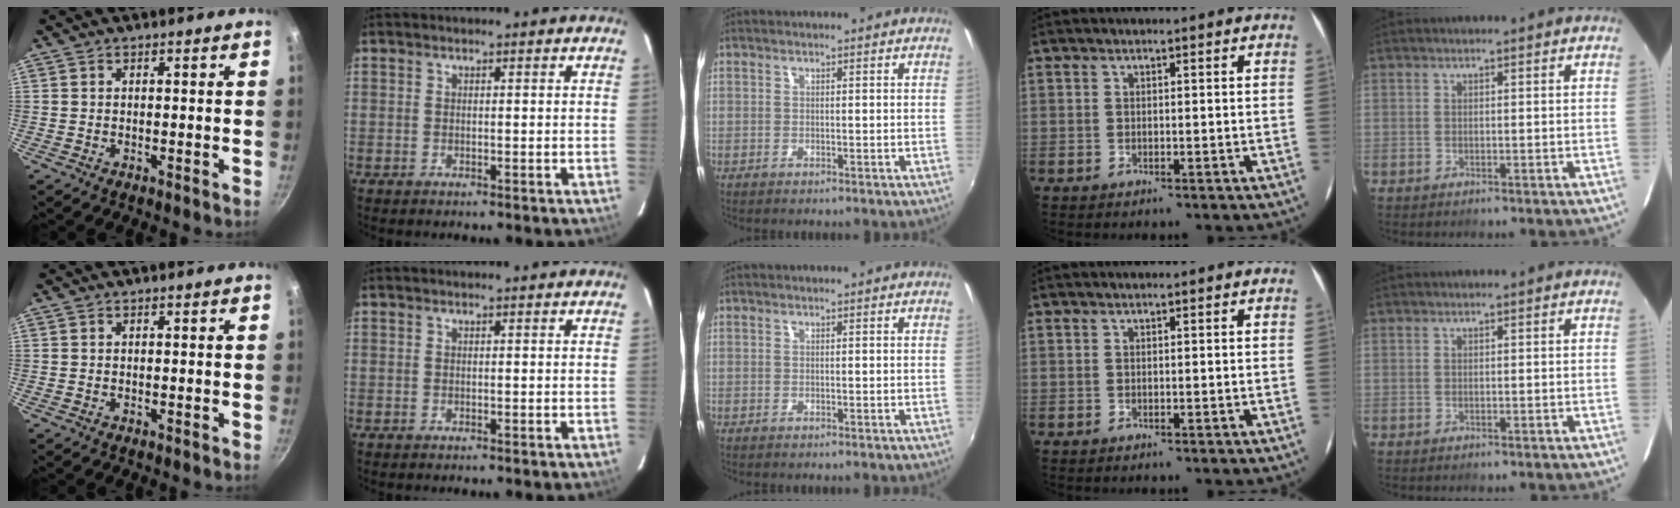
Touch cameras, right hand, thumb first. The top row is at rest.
{}